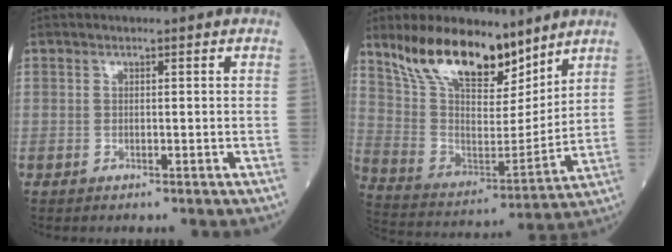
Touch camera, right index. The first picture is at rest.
{"total": 18.0, "force": [13.2, 6.3, 10.5], "torque": [-0.196, -0.002, 0.246]}